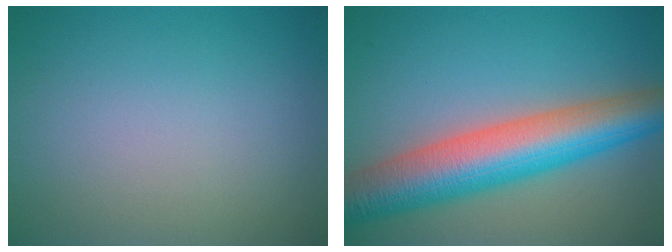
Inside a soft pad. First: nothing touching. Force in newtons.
{"total": 9.8, "press": 9.8, "slide": 0.4}